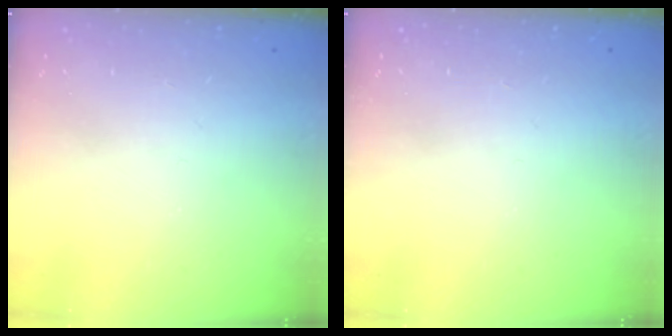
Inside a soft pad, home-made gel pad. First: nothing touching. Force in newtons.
{"total": 0.0}